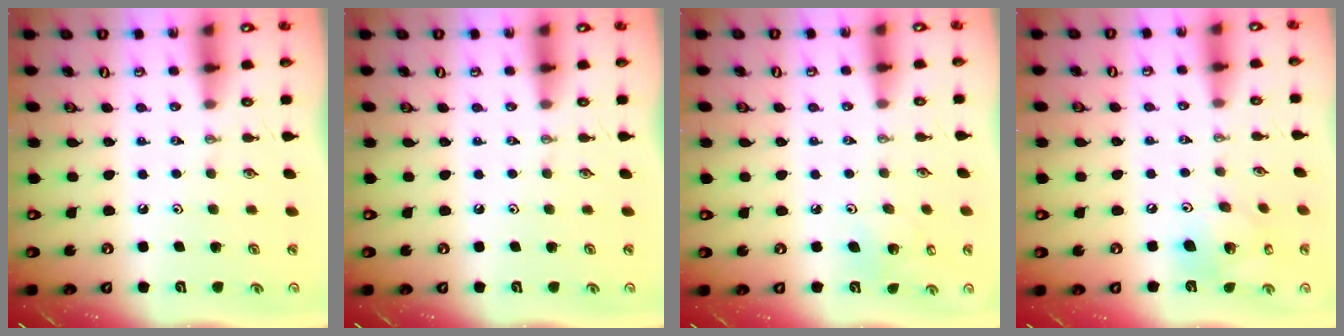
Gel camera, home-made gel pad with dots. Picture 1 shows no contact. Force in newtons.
{"total": 0.0}
{"total": 5.2, "press": 5.2, "slide": 0.2}
{"total": 14.4, "press": 14.1, "slide": 3.3}